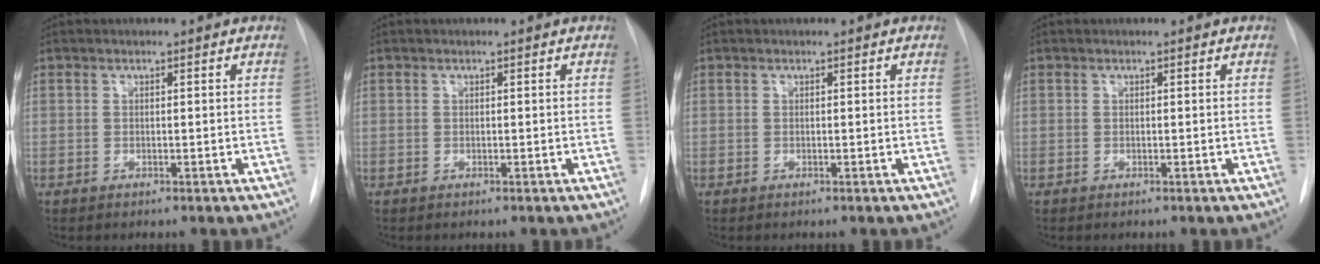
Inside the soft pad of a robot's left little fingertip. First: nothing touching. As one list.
[{"total": 0.0}, {"total": 0.0}, {"total": 0.0}]